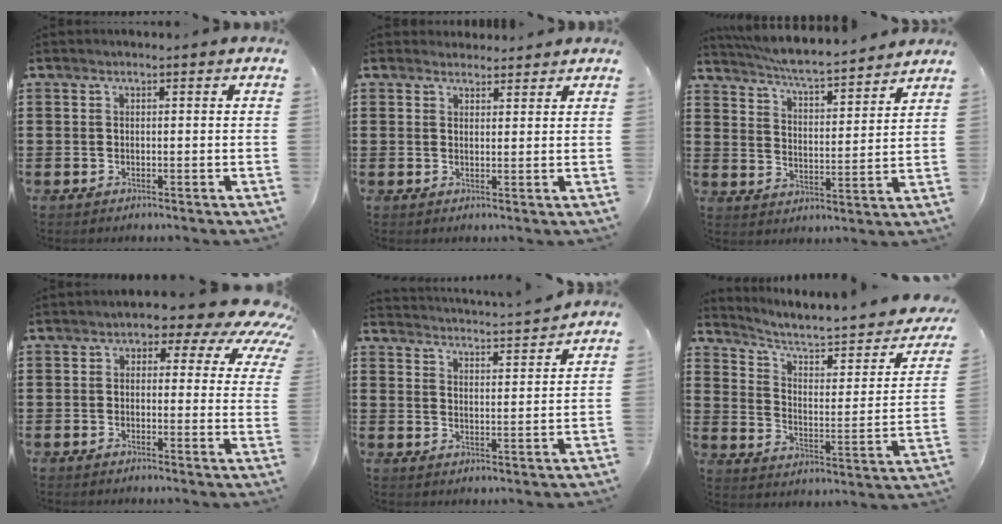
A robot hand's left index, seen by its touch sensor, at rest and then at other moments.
{"total": 2.2, "force": [2.0, 0.7, 0.0], "torque": [-0.005, 0.001, 0.040]}
{"total": 5.3, "force": [5.1, -0.2, 1.4], "torque": [-0.052, -0.040, 0.085]}
{"total": 4.4, "force": [2.8, 2.4, 2.4], "torque": [-0.041, -0.018, 0.038]}
{"total": 3.4, "force": [3.3, -0.9, 0.0], "torque": [-0.016, -0.029, 0.054]}
{"total": 4.8, "force": [3.5, 1.4, 2.9], "torque": [-0.078, -0.029, 0.052]}